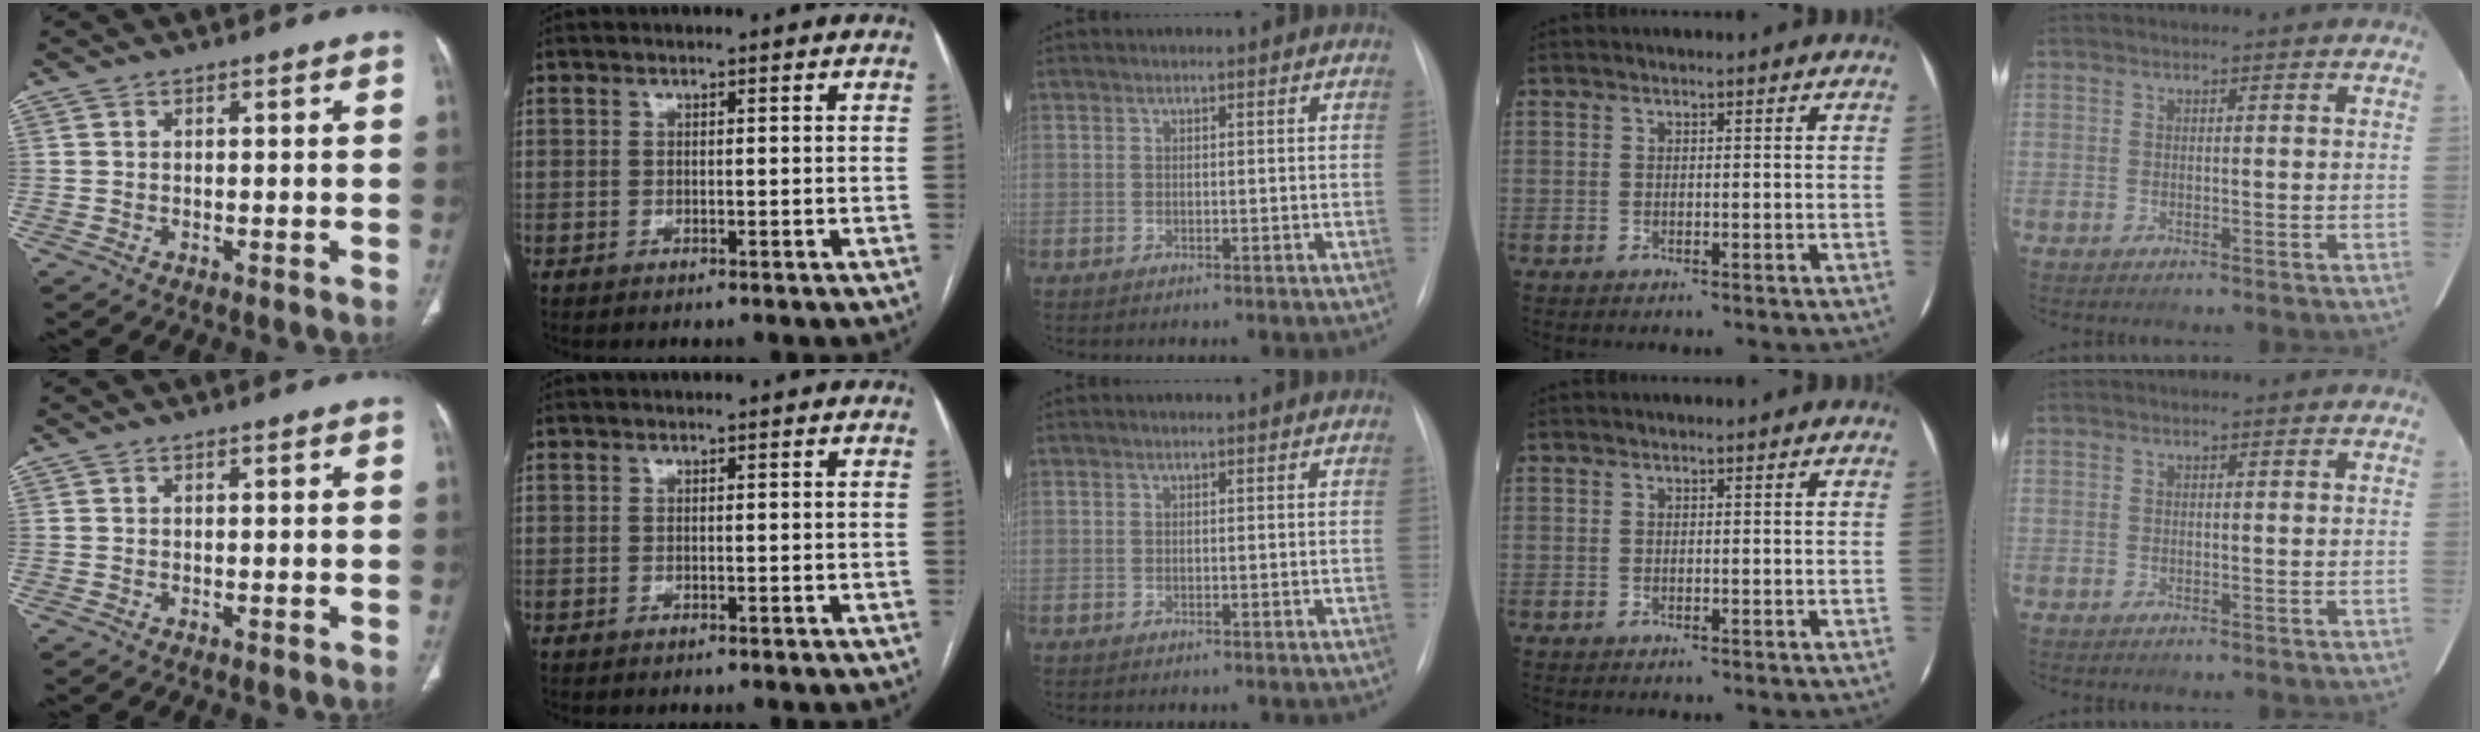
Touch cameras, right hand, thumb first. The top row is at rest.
{}